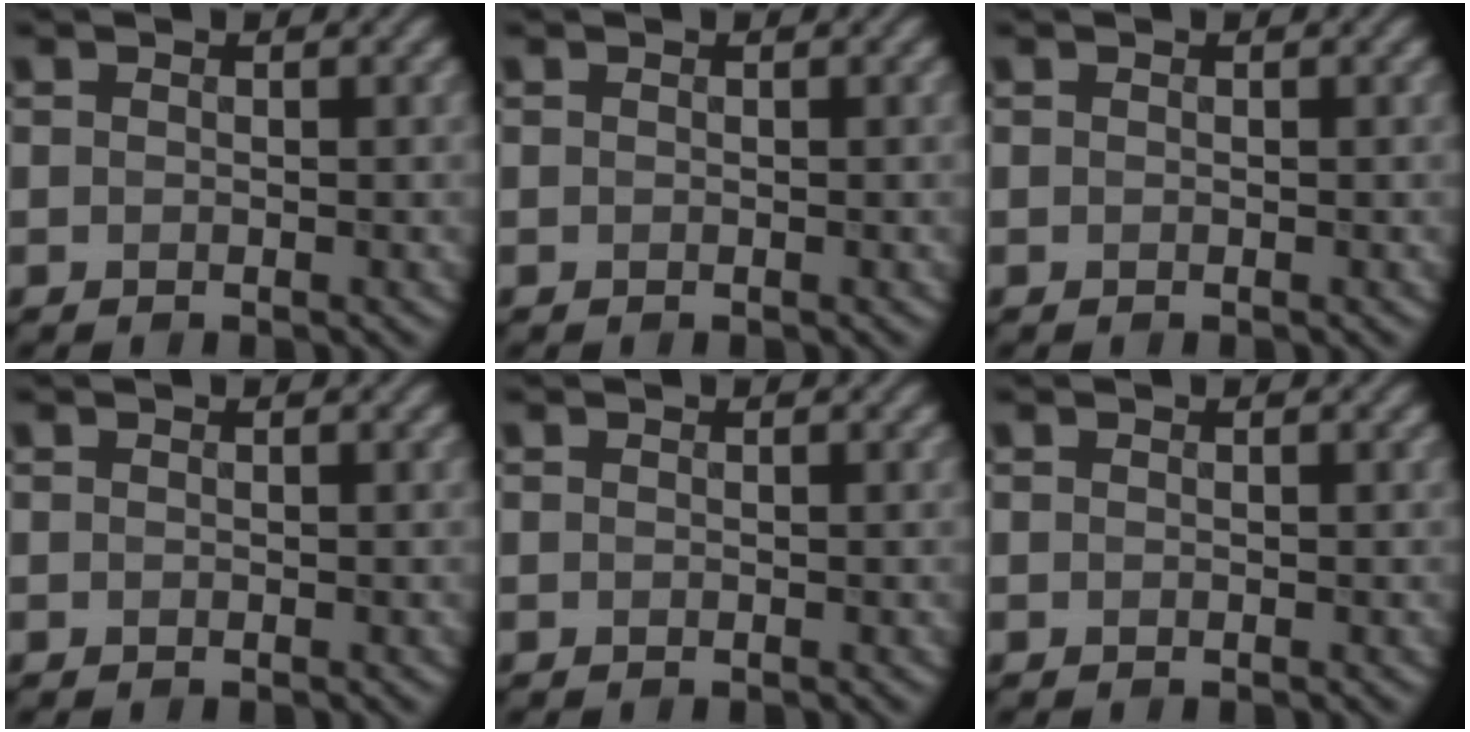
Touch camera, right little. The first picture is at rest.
{"total": 0.0}
{"total": 0.0}
{"total": 0.0}
{"total": 0.0}
{"total": 0.0}